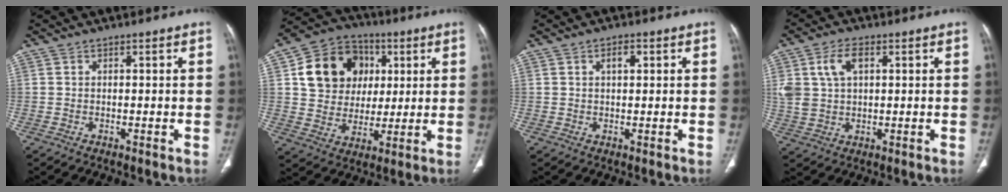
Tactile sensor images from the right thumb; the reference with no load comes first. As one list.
[{"total": 15.9, "force": [4.3, 13.4, 7.4], "torque": [-0.096, 0.006, 0.075]}, {"total": 2.3, "force": [0.8, 1.1, 1.8], "torque": [-0.029, 0.001, 0.015]}, {"total": 7.7, "force": [2.6, 4.6, 5.6], "torque": [-0.112, 0.002, 0.055]}]